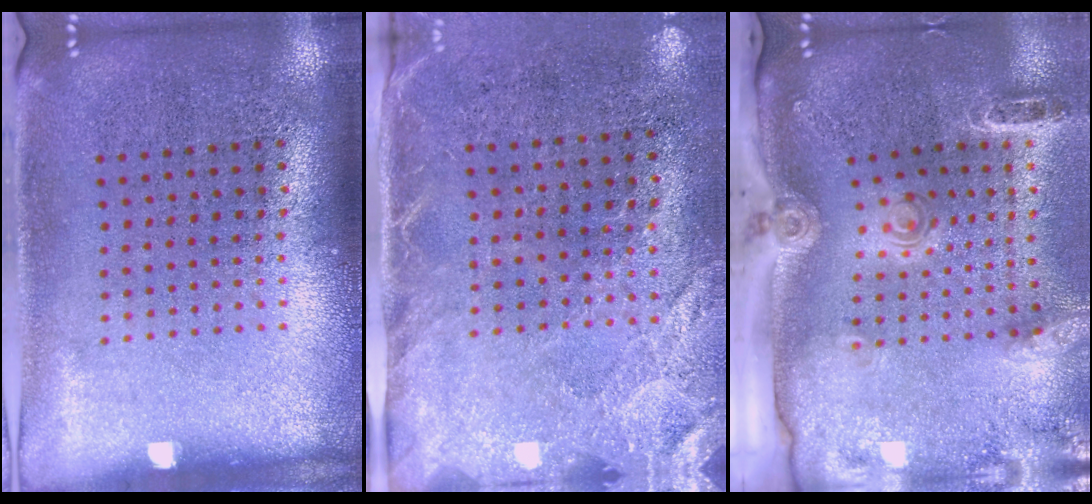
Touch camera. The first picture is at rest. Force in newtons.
{"total": 2.7, "press": 2.2, "slide": 1.6}
{"total": 2.9, "press": 2.0, "slide": 2.0}